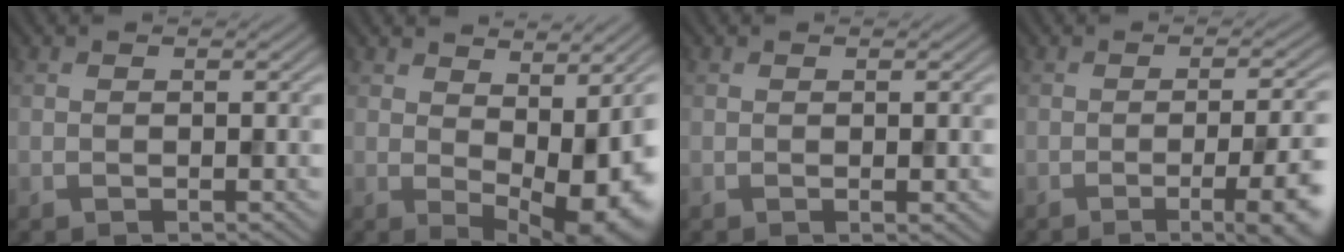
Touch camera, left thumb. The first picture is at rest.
{"total": 11.5, "force": [0.2, 4.8, 10.5], "torque": [-0.143, -0.009, 0.023]}
{"total": 0.9, "force": [0.0, 0.2, 0.9], "torque": [-0.012, -0.003, 0.000]}
{"total": 8.9, "force": [-3.1, 2.3, 8.0], "torque": [-0.103, -0.006, -0.039]}